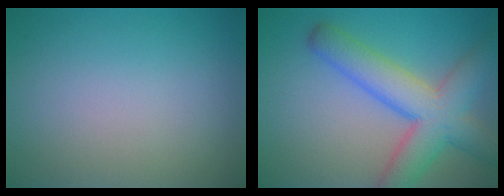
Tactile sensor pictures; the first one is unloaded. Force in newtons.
{"total": 7.6, "press": 7.6, "slide": 0.4}